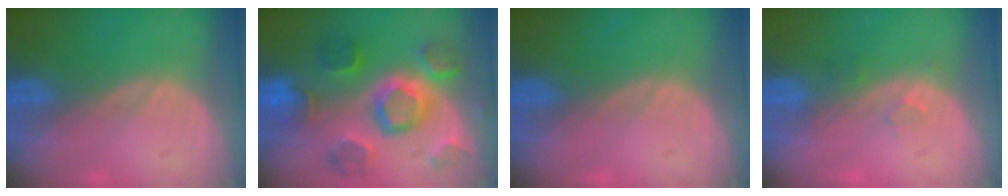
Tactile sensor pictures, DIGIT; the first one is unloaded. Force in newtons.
{"total": 11.3, "press": 10.0, "slide": 5.3}
{"total": 0.0}
{"total": 1.9, "press": 1.6, "slide": 1.0}